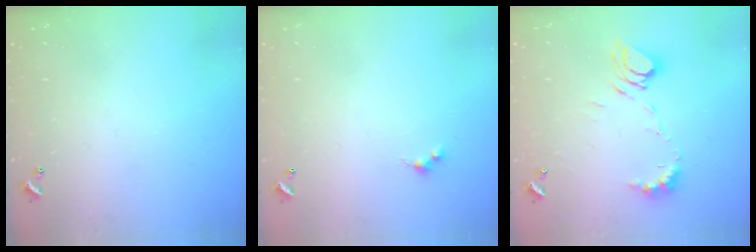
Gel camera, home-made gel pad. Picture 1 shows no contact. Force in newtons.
{"total": 1.5, "press": 1.4, "slide": 0.3}
{"total": 8.6, "press": 8.5, "slide": 1.1}